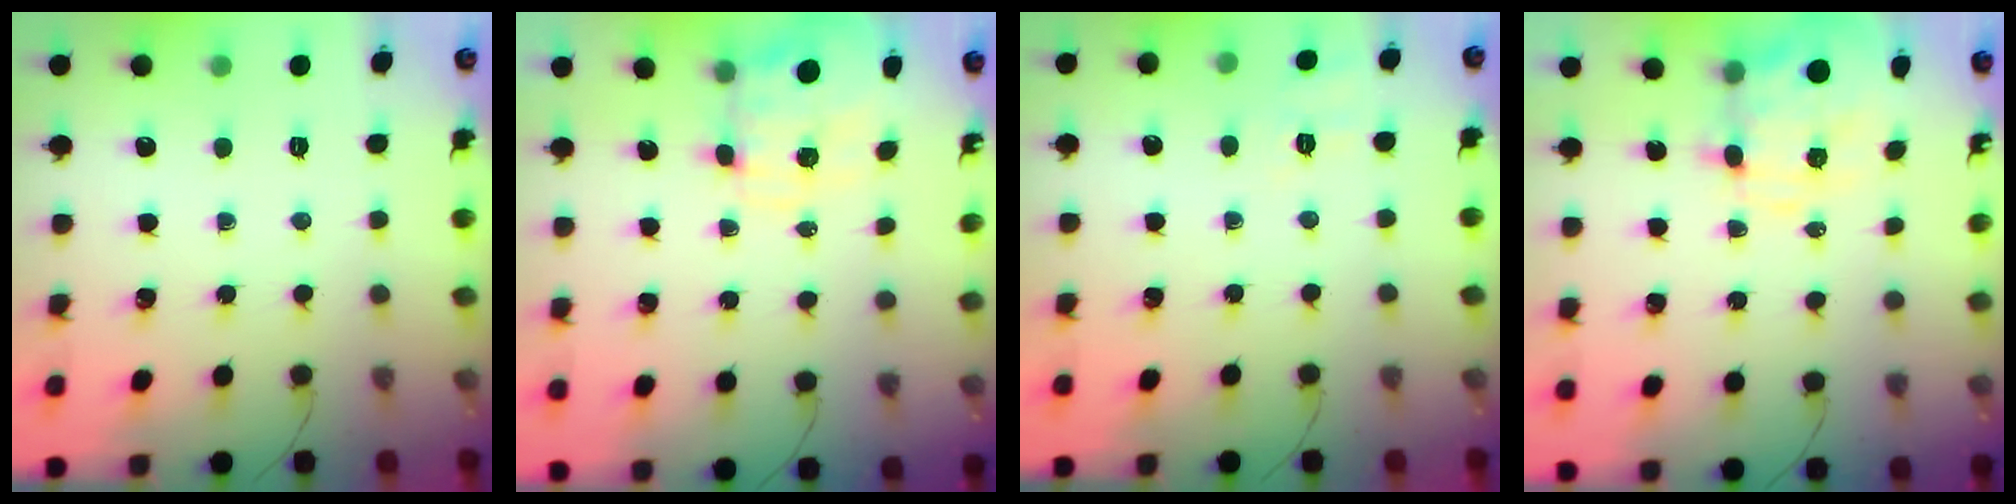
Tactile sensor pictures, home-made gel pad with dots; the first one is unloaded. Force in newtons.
{"total": 3.5, "press": 3.3, "slide": 1.2}
{"total": 2.3, "press": 1.2, "slide": 1.9}
{"total": 7.0, "press": 6.8, "slide": 1.7}